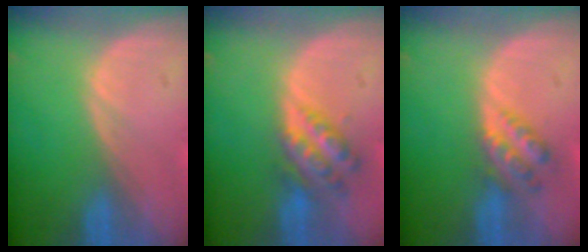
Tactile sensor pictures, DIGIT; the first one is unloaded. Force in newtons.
{"total": 6.1, "press": 5.4, "slide": 3.0}
{"total": 4.5, "press": 4.0, "slide": 2.0}